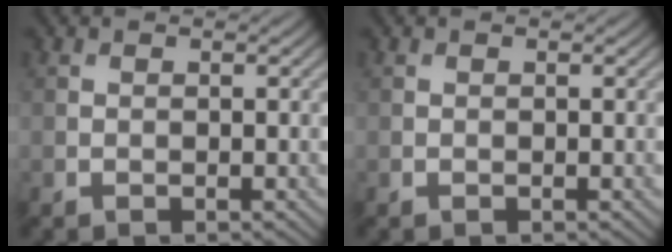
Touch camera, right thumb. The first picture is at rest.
{"total": 0.0}